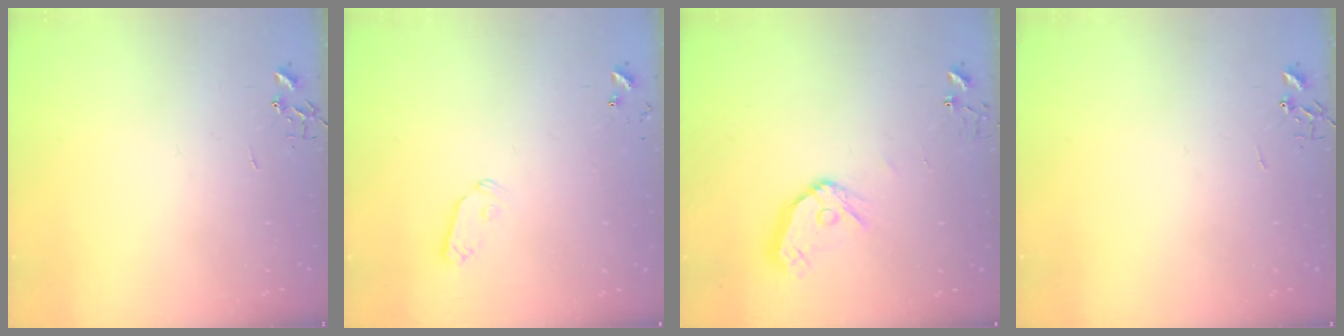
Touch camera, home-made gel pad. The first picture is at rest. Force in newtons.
{"total": 5.6, "press": 5.6, "slide": 0.3}
{"total": 11.3, "press": 11.3, "slide": 1.3}
{"total": 0.0}